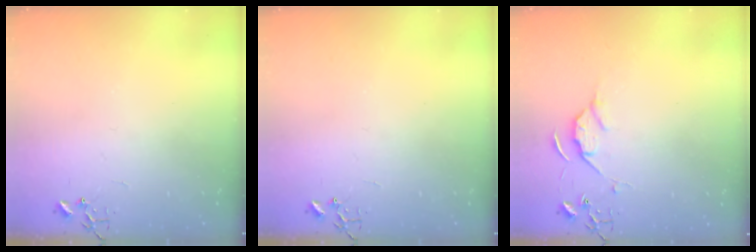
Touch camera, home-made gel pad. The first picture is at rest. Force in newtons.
{"total": 0.0}
{"total": 5.7, "press": 5.7, "slide": 0.8}